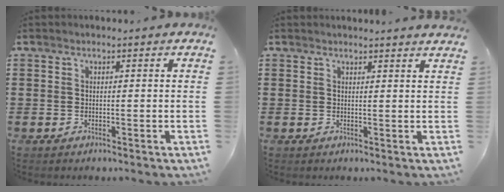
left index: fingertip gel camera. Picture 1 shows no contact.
{"total": 1.3, "force": [1.3, -0.2, 0.2], "torque": [-0.006, -0.002, 0.025]}